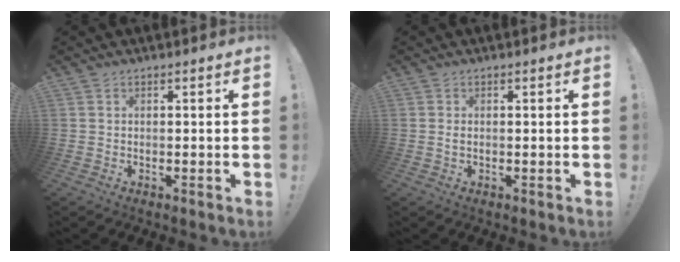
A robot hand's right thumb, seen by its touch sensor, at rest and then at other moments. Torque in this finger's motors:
{"motor_torque": [-0.11, 0.05, 0.09, 0.15, 0.00]}